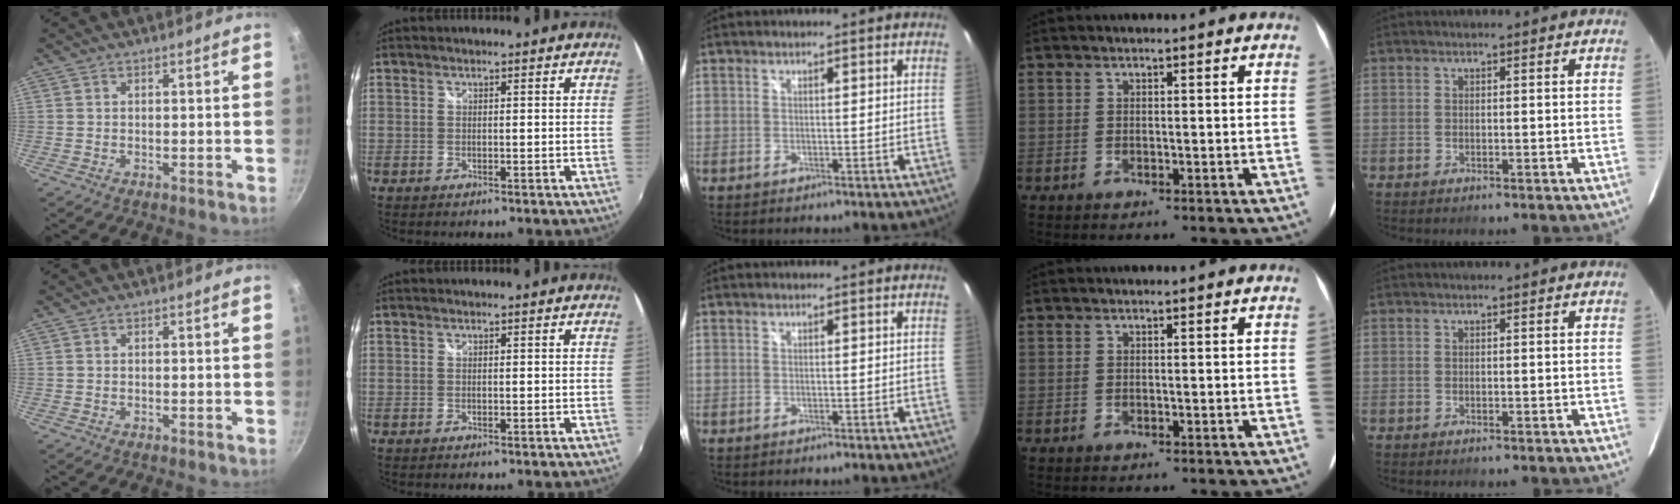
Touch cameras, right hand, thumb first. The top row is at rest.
{}